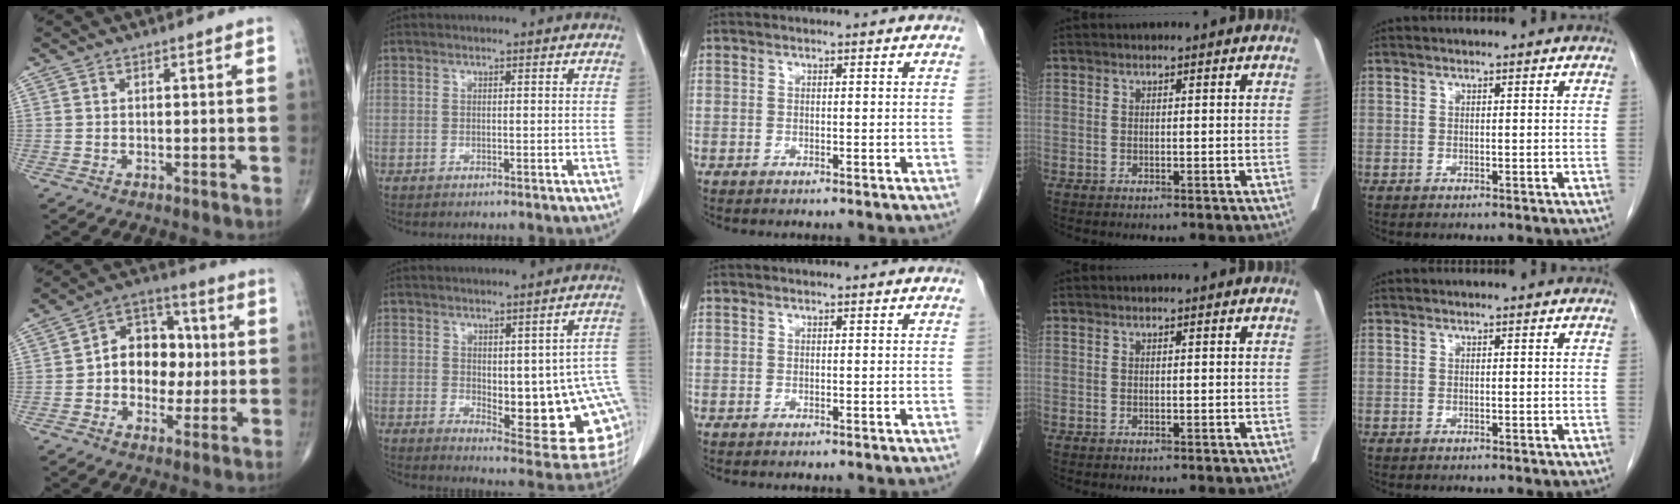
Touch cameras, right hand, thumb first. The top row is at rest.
{"thumb": {"total": 12.2, "force": [0.0, 9.2, 8.0], "torque": [-0.073, 0.031, -0.009]}, "index": {"total": 16.7, "force": [-1.7, 5.6, 15.6], "torque": [-0.128, 0.014, 0.001]}}